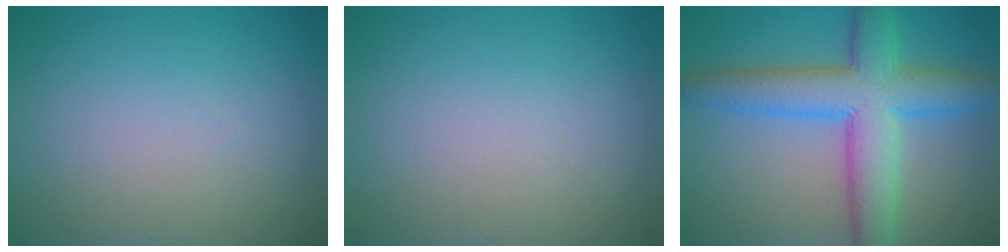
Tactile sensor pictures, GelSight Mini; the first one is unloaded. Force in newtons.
{"total": 0.0}
{"total": 8.4, "press": 8.4, "slide": 0.2}